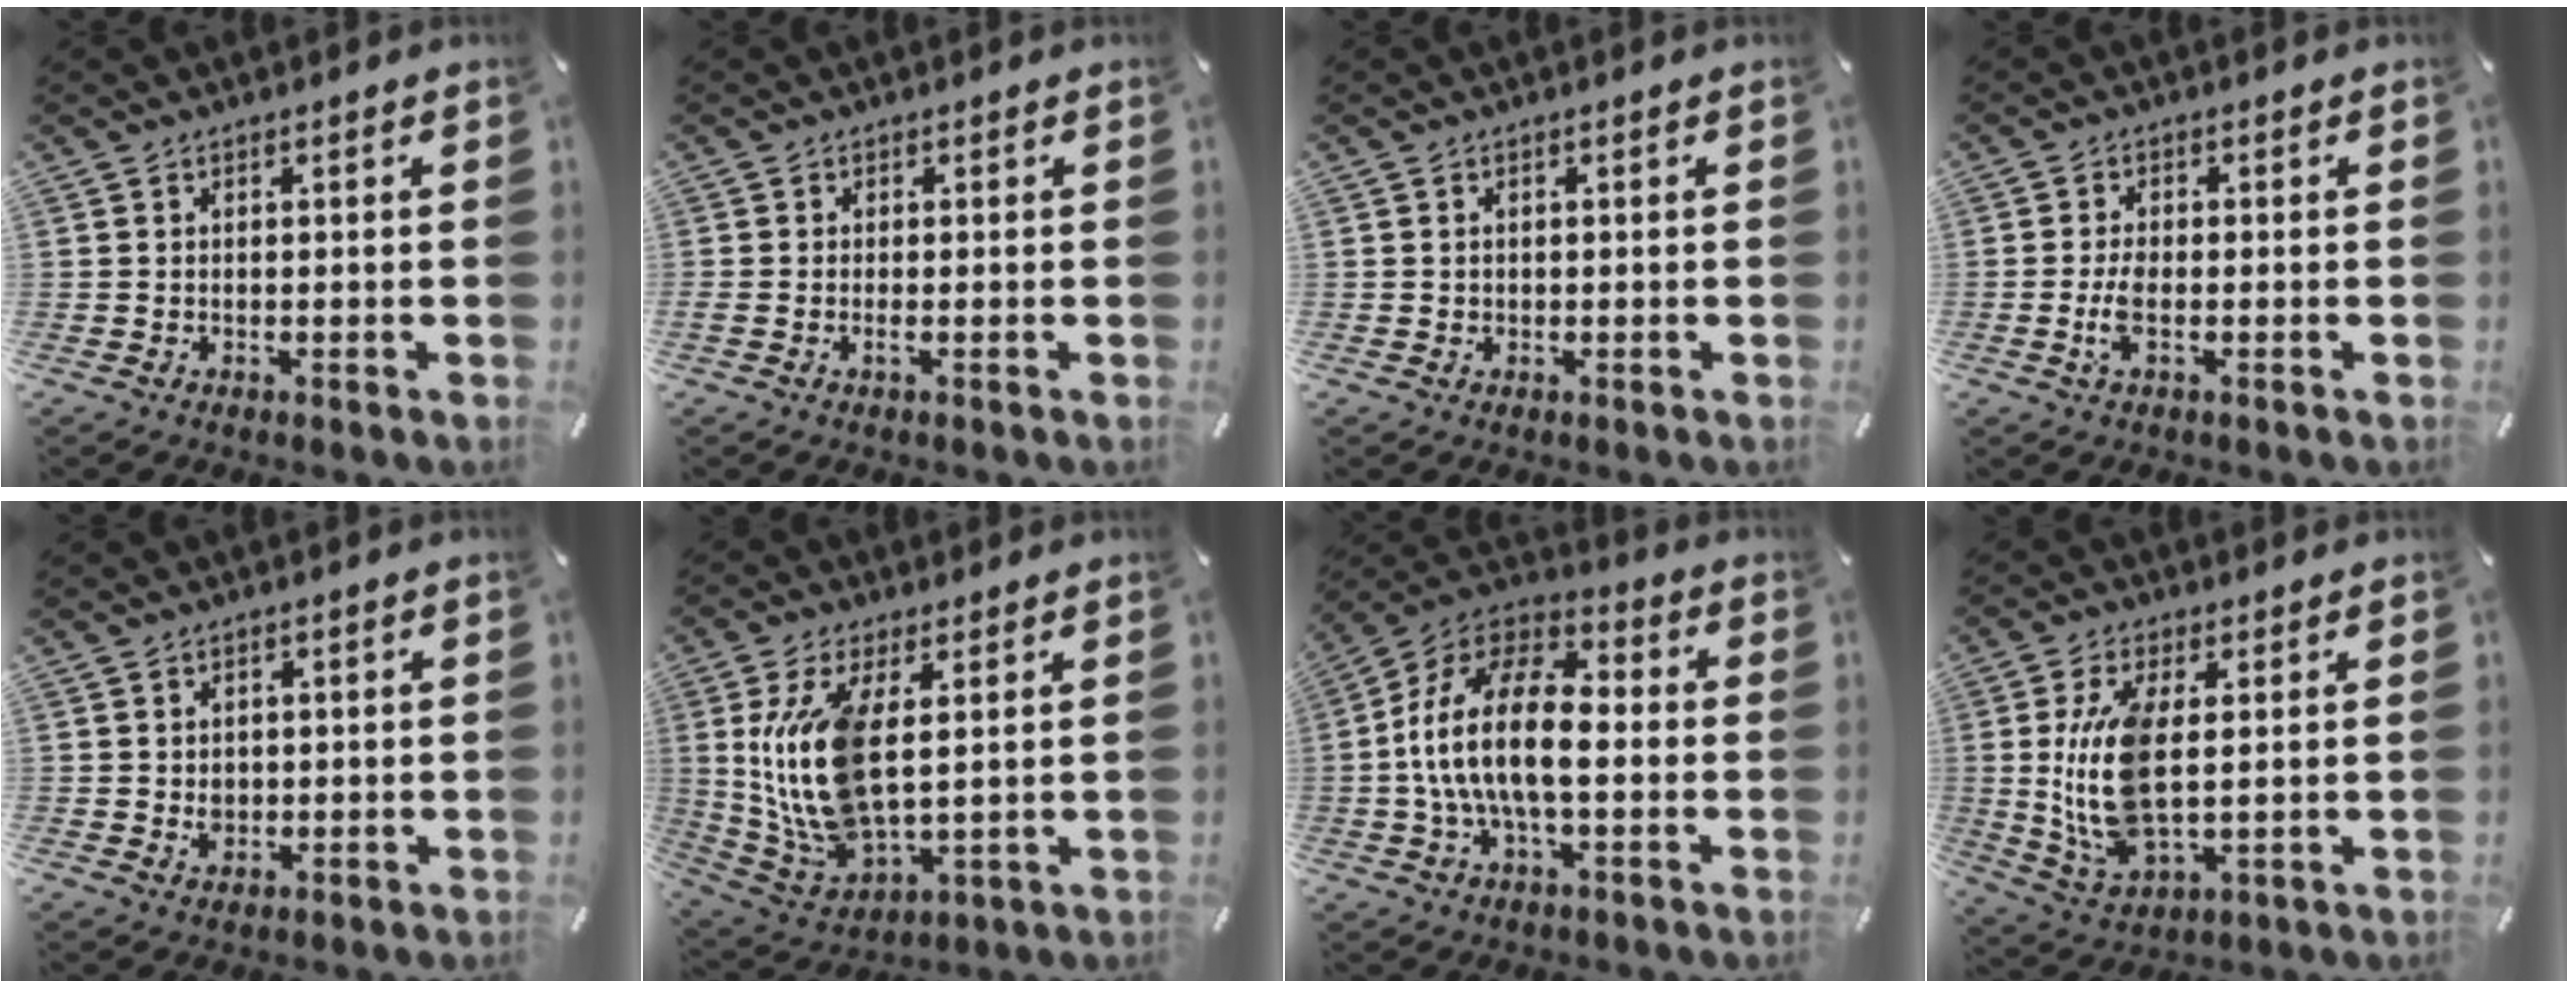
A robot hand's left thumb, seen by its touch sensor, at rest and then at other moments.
{"total": 1.4, "force": [-0.4, 0.1, 1.3], "torque": [-0.023, -0.006, -0.007]}
{"total": 0.5, "force": [0.1, 0.5, 0.2], "torque": [-0.005, 0.002, 0.001]}
{"total": 4.4, "force": [-1.0, 1.8, 3.9], "torque": [-0.086, -0.002, -0.021]}
{"total": 2.5, "force": [0.2, 2.2, 1.2], "torque": [-0.009, -0.004, -0.001]}
{"total": 14.6, "force": [3.4, 6.8, 12.5], "torque": [-0.290, -0.019, 0.061]}
{"total": 16.7, "force": [-2.3, 8.6, 14.2], "torque": [-0.296, 0.009, -0.043]}
{"total": 13.2, "force": [1.6, 5.8, 11.8], "torque": [-0.273, -0.020, 0.025]}